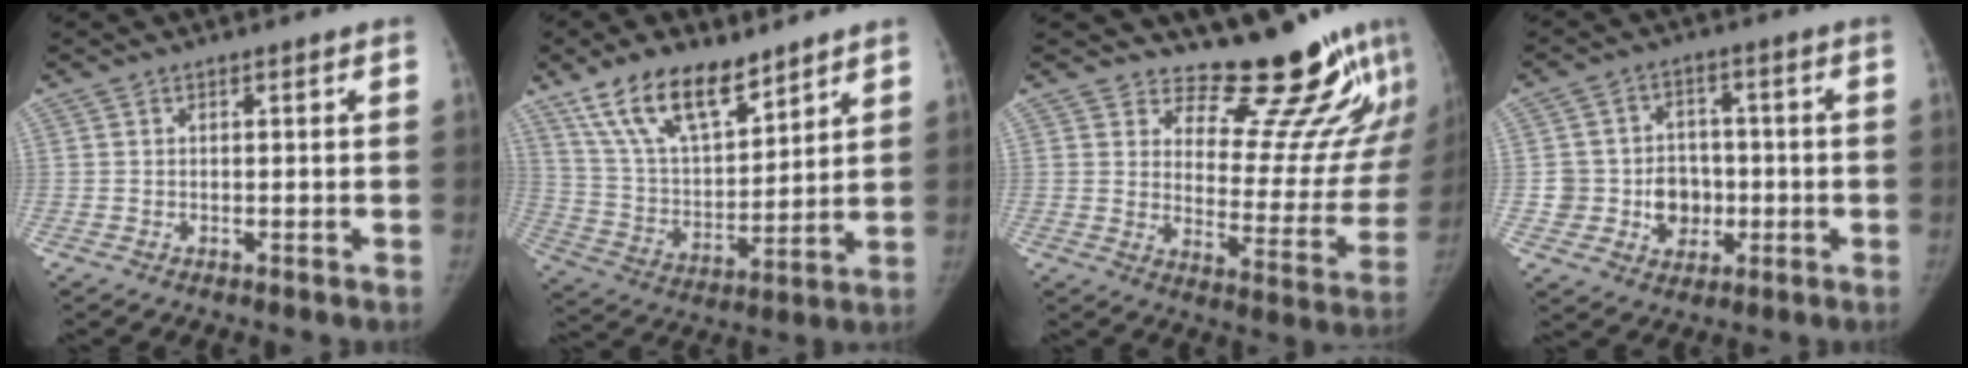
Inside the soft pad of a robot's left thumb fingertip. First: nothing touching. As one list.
[{"total": 16.5, "force": [11.4, 7.3, 9.6], "torque": [-0.137, -0.055, 0.218]}, {"total": 16.8, "force": [14.3, 5.2, 7.1], "torque": [-0.035, -0.142, 0.190]}, {"total": 9.1, "force": [-1.3, 8.2, 3.6], "torque": [-0.006, 0.014, -0.015]}]